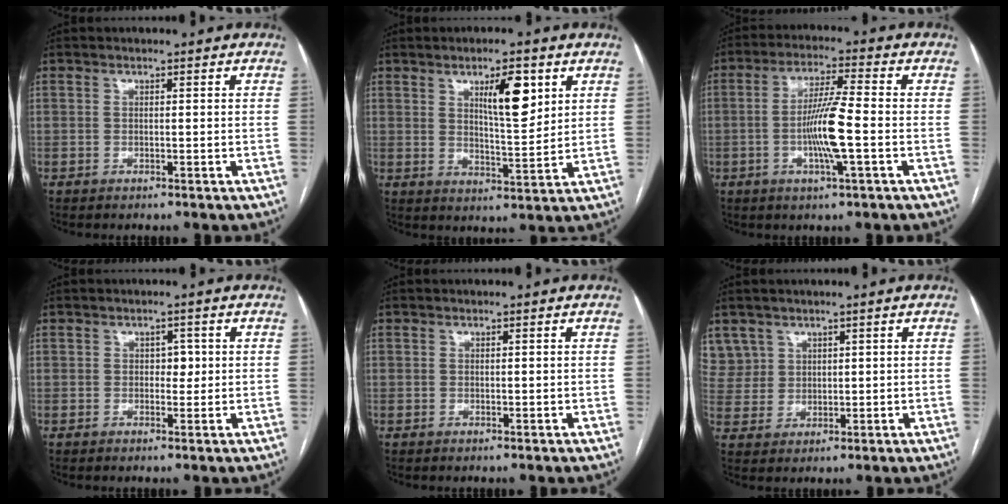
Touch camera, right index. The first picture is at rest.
{"total": 8.1, "force": [3.6, 1.9, 7.0], "torque": [-0.114, -0.003, 0.060]}
{"total": 8.8, "force": [-1.8, 0.1, 8.6], "torque": [-0.166, -0.004, -0.038]}
{"total": 2.1, "force": [0.3, 1.4, 1.5], "torque": [-0.015, 0.003, 0.002]}
{"total": 0.6, "force": [0.1, 0.3, 0.4], "torque": [-0.006, -0.001, 0.003]}
{"total": 6.0, "force": [3.7, 4.7, -0.1], "torque": [0.010, 0.011, 0.082]}